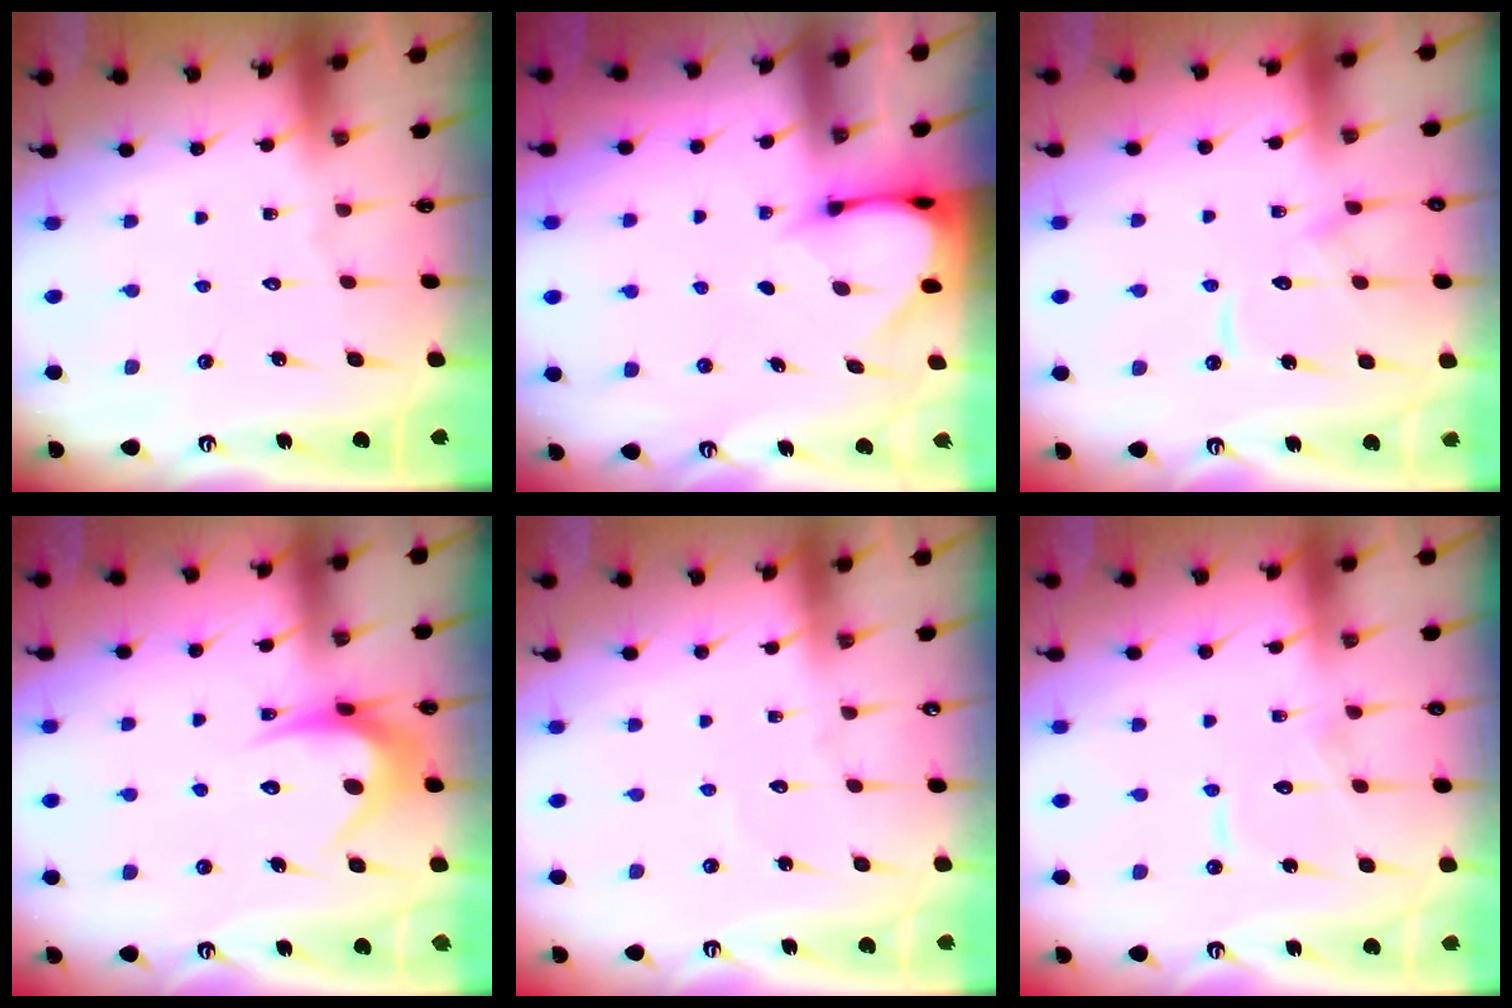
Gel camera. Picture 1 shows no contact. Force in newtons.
{"total": 3.1, "press": 3.1, "slide": 0.3}
{"total": 11.2, "press": 11.2, "slide": 1.2}
{"total": 9.7, "press": 9.7, "slide": 0.4}
{"total": 2.9, "press": 2.9, "slide": 0.2}
{"total": 7.2, "press": 7.1, "slide": 0.7}